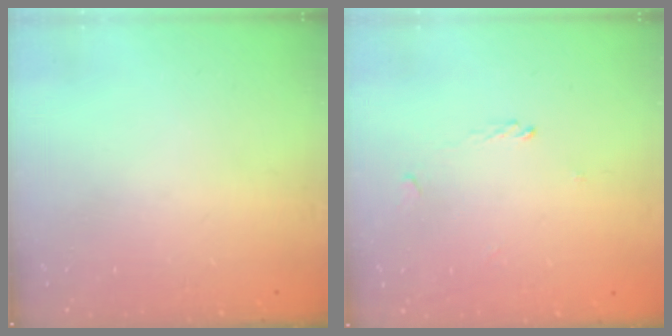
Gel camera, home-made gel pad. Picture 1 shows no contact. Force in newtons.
{"total": 1.2, "press": 1.2, "slide": 0.3}